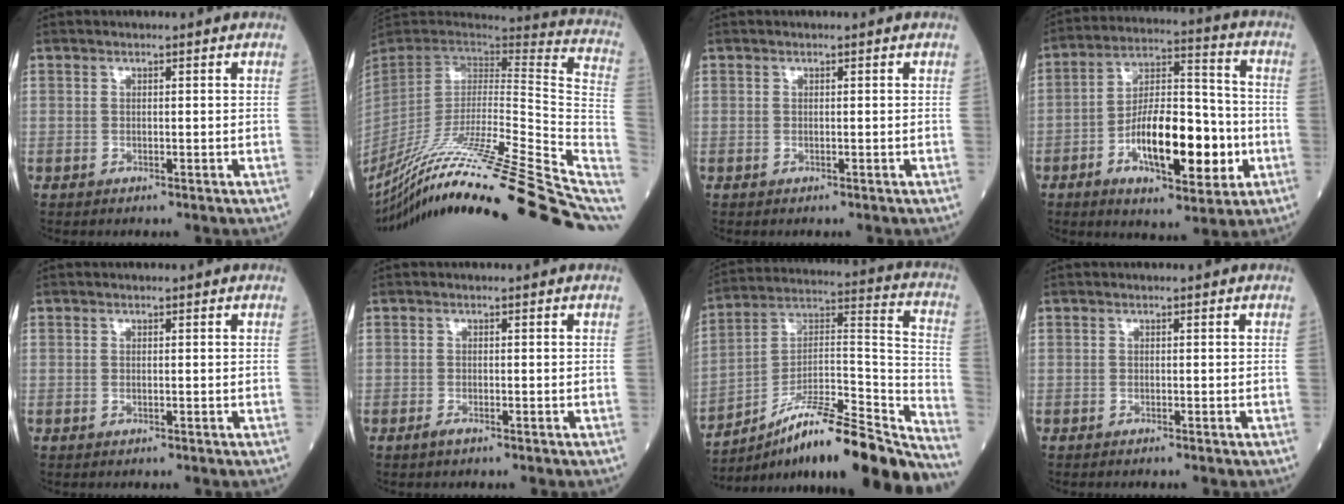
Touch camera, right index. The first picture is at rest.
{"total": 37.4, "force": [-29.4, 0.4, 23.1], "torque": [-0.269, -0.072, -0.449]}
{"total": 0.0}
{"total": 15.9, "force": [-4.7, 5.5, 14.1], "torque": [-0.242, 0.012, -0.077]}
{"total": 0.0}
{"total": 0.9, "force": [-0.7, 0.1, 0.6], "torque": [-0.016, -0.002, -0.012]}
{"total": 25.4, "force": [-20.7, 1.8, 14.6], "torque": [-0.177, 0.022, -0.330]}
{"total": 0.7, "force": [-0.6, -0.1, 0.3], "torque": [-0.003, -0.001, -0.012]}